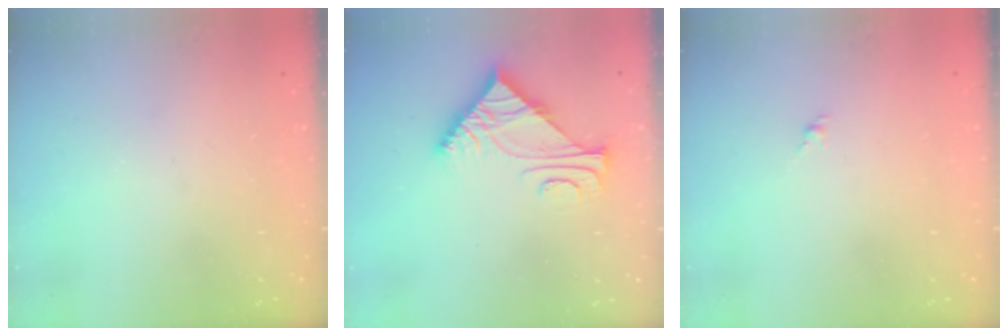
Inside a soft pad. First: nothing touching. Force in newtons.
{"total": 6.2, "press": 6.2, "slide": 0.4}
{"total": 1.4, "press": 1.2, "slide": 0.6}